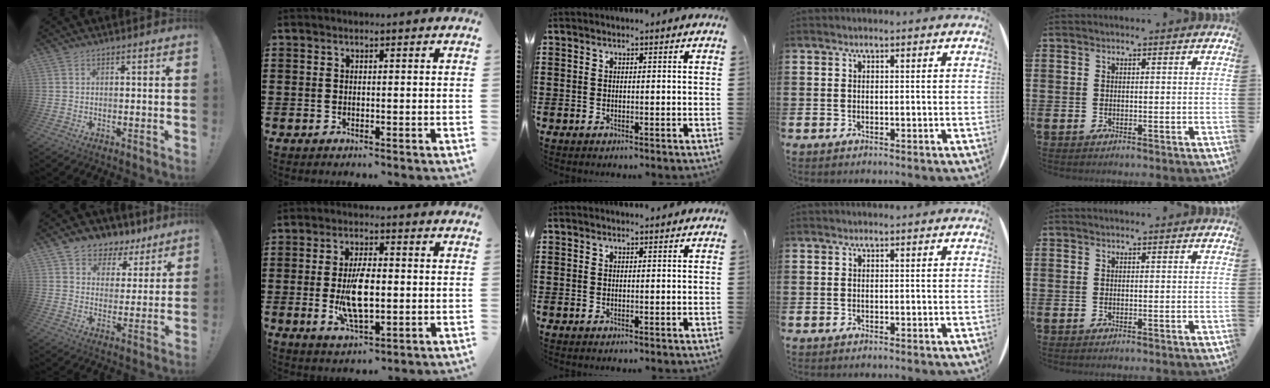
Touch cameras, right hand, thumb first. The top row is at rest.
{"thumb": {"total": 6.6, "force": [4.0, 5.3, 0.7], "torque": [-0.018, -0.034, 0.082]}, "index": {"total": 8.7, "force": [-0.8, 3.6, 7.9], "torque": [-0.164, -0.004, -0.017]}, "middle": {"total": 0.6, "force": [0.6, 0.1, 0.1], "torque": [0.004, -0.004, 0.010]}}